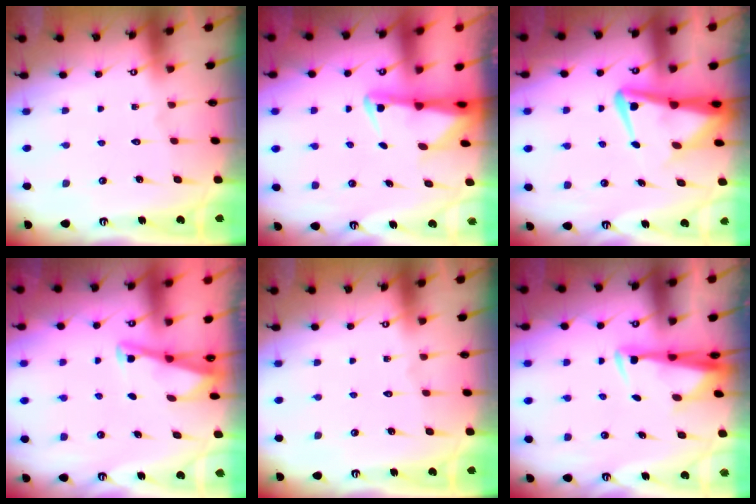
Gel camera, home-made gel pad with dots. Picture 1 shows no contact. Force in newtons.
{"total": 2.5, "press": 2.4, "slide": 0.5}
{"total": 7.5, "press": 7.4, "slide": 1.0}
{"total": 2.9, "press": 2.9, "slide": 0.4}
{"total": 0.0}
{"total": 3.3, "press": 3.2, "slide": 0.7}